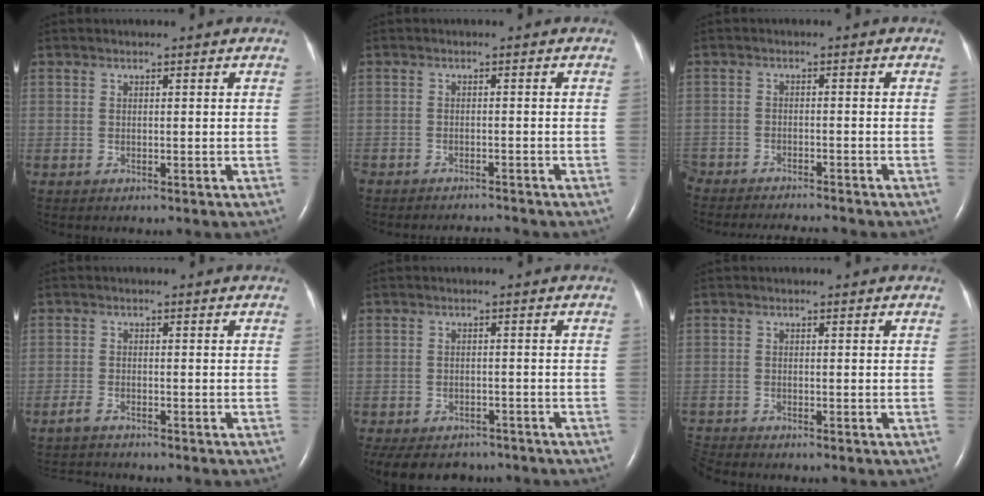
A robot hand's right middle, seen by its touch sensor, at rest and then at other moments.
{"total": 3.3, "force": [-3.3, 0.1, 0.3], "torque": [-0.004, -0.012, -0.051]}
{"total": 11.0, "force": [-10.2, 1.6, 3.7], "torque": [-0.065, -0.014, -0.148]}
{"total": 2.2, "force": [-2.2, 0.2, 0.4], "torque": [-0.015, -0.009, -0.034]}
{"total": 11.7, "force": [-9.3, 6.1, 3.8], "torque": [-0.094, -0.006, -0.117]}
{"total": 1.9, "force": [-1.8, -0.6, -0.2], "torque": [-0.007, -0.015, -0.036]}